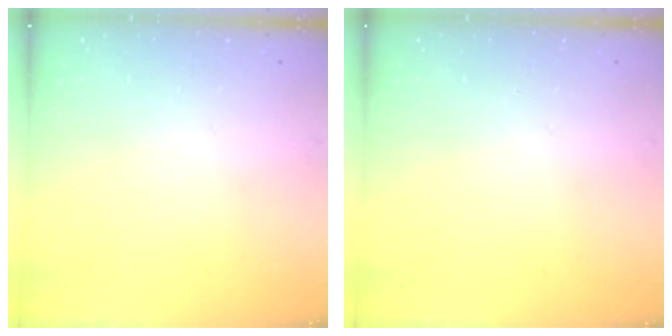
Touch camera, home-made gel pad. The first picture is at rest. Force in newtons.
{"total": 0.0}